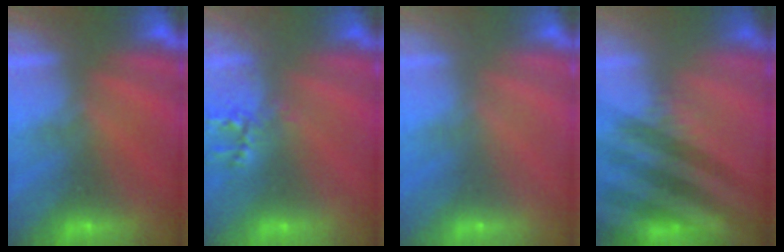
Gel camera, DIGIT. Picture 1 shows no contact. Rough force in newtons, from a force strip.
{"total": 2.3}
{"total": 3.5}
{"total": 3.3}